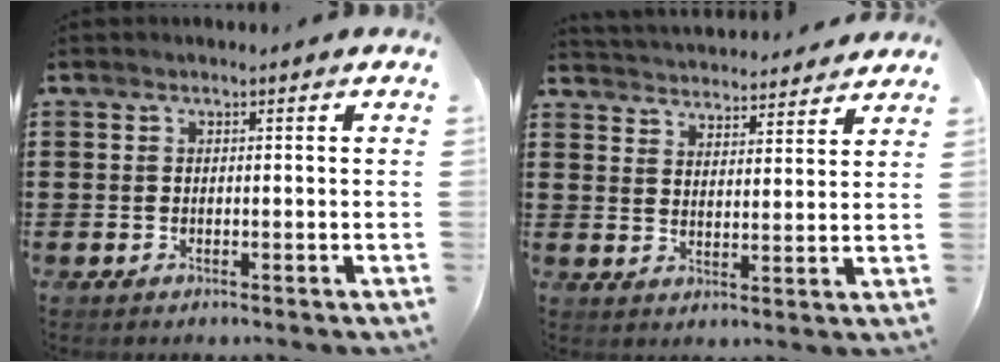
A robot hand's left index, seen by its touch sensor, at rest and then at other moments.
{"total": 3.9, "force": [3.9, 0.0, -0.2], "torque": [-0.014, -0.025, 0.066]}